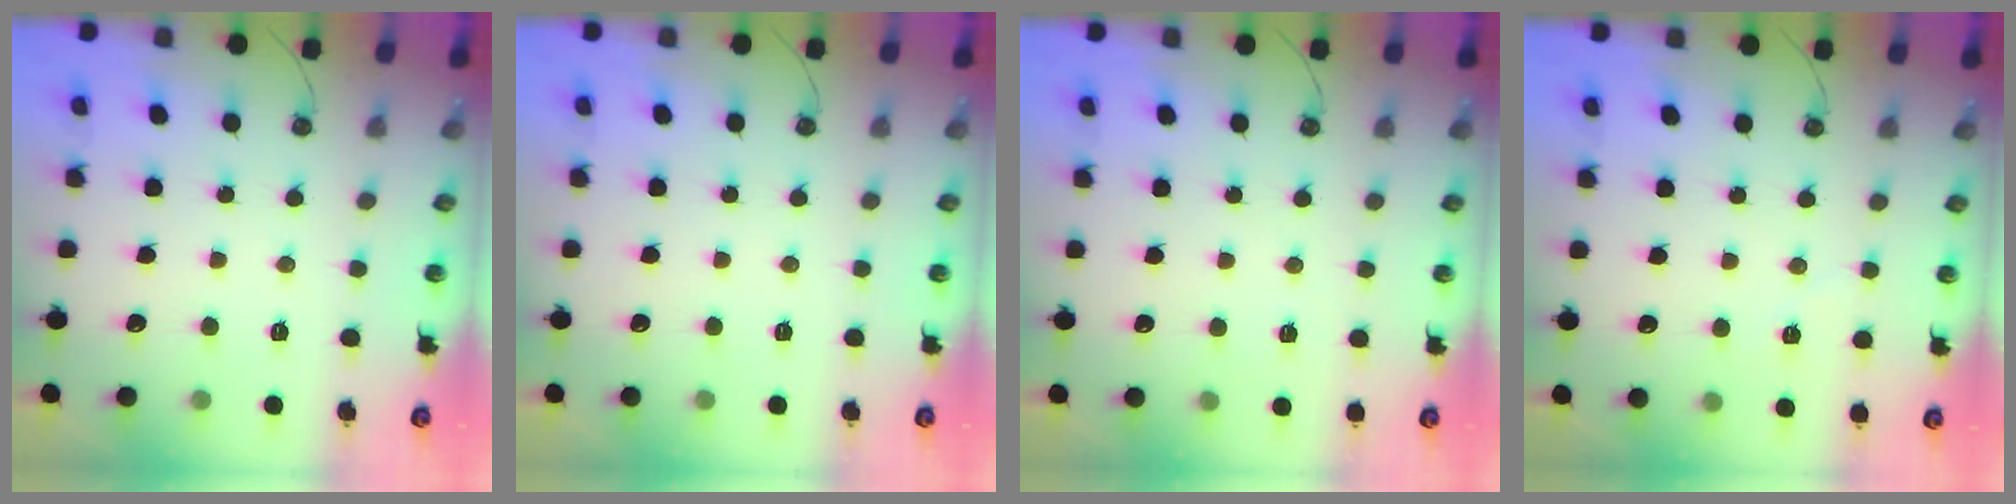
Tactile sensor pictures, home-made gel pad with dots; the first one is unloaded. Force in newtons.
{"total": 0.0}
{"total": 2.1, "press": 0.8, "slide": 2.0}
{"total": 3.7, "press": 3.3, "slide": 1.5}